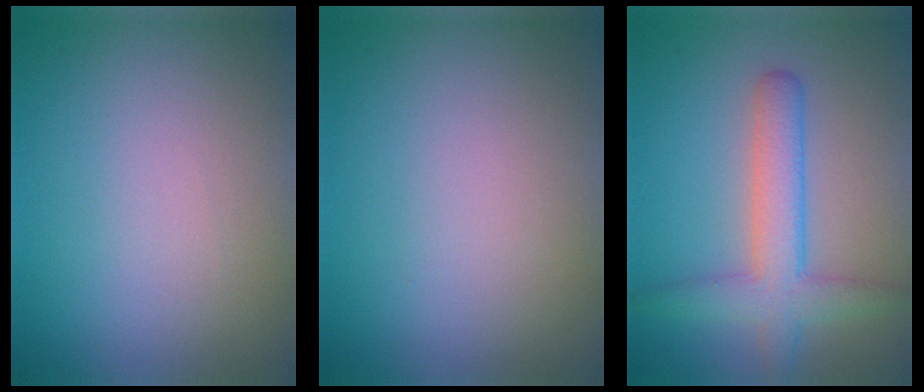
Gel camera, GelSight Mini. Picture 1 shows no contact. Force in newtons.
{"total": 0.0}
{"total": 4.5, "press": 4.5, "slide": 0.2}